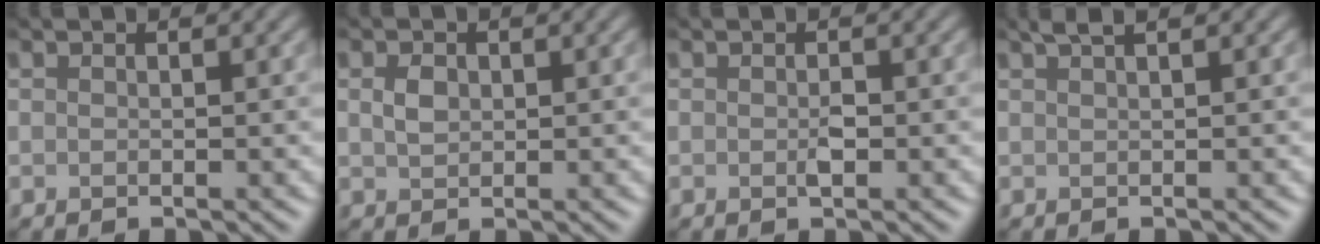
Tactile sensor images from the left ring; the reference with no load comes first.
{"total": 1.4, "force": [0.2, 1.1, 0.9], "torque": [-0.022, 0.002, 0.004]}
{"total": 1.0, "force": [-0.4, 0.4, 0.8], "torque": [-0.017, 0.000, -0.008]}
{"total": 1.7, "force": [1.1, 0.4, 1.3], "torque": [-0.010, 0.006, 0.012]}